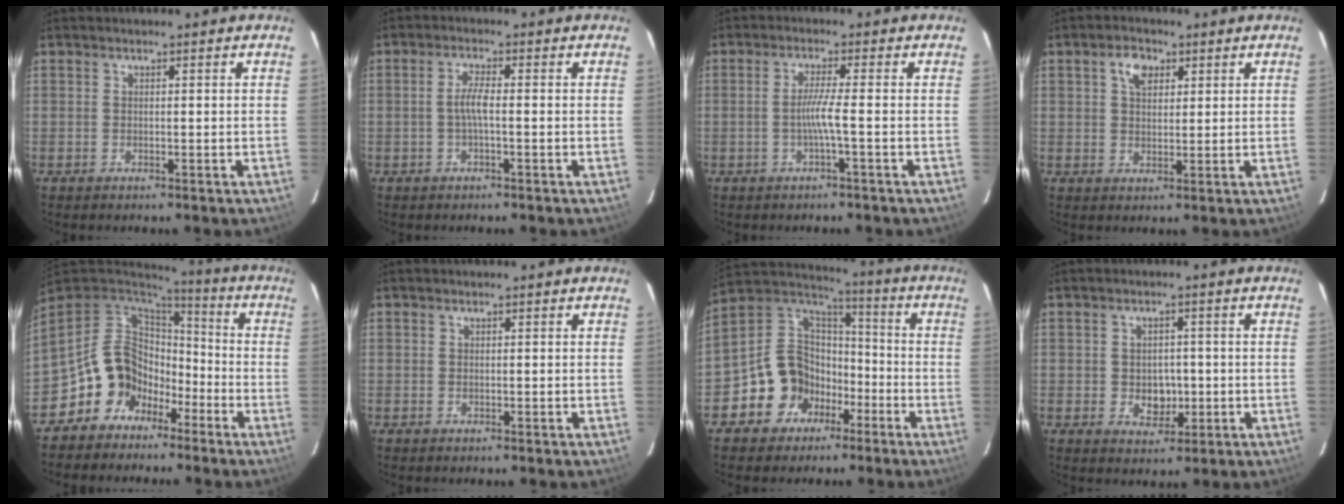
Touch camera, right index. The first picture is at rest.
{"total": 3.0, "force": [-0.5, 0.3, 2.9], "torque": [-0.059, 0.004, -0.010]}
{"total": 3.4, "force": [-1.1, -0.9, 3.0], "torque": [-0.062, -0.003, -0.021]}
{"total": 4.4, "force": [1.9, 2.8, 2.7], "torque": [-0.043, 0.014, 0.034]}
{"total": 13.2, "force": [-7.2, 10.3, 4.0], "torque": [-0.098, 0.031, -0.124]}
{"total": 0.0}
{"total": 13.8, "force": [-7.0, 11.0, 4.6], "torque": [-0.108, 0.036, -0.114]}
{"total": 4.6, "force": [-0.6, 3.8, 2.6], "torque": [-0.043, 0.001, -0.001]}